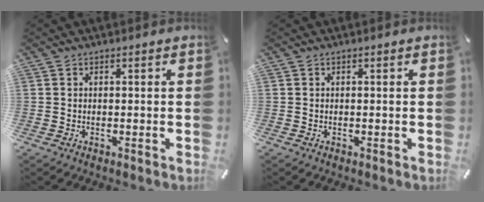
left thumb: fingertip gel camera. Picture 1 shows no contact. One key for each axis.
{"total": 0.0}